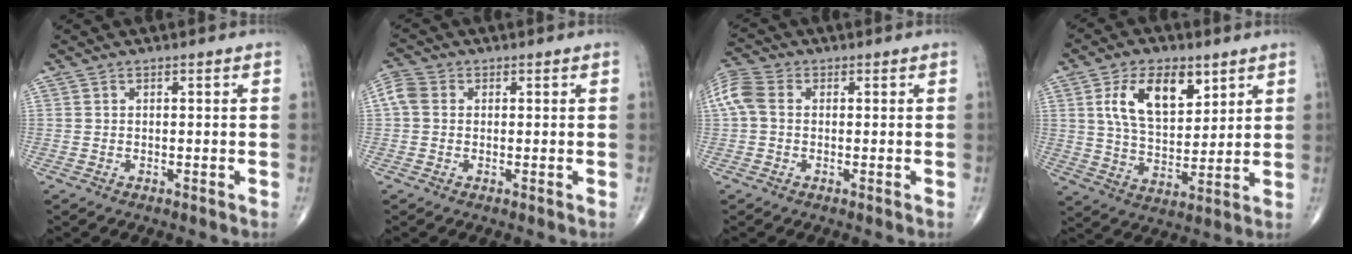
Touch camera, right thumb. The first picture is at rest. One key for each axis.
{"total": 3.8, "fx": 0.4, "fy": 3.2, "fz": 2.1, "tx": -0.049, "ty": 0.014, "tz": 0.001}
{"total": 6.8, "fx": 0.6, "fy": 4.9, "fz": 4.7, "tx": -0.118, "ty": 0.023, "tz": 0.006}
{"total": 13.2, "fx": 5.6, "fy": 7.2, "fz": 9.6, "tx": -0.145, "ty": -0.023, "tz": 0.107}